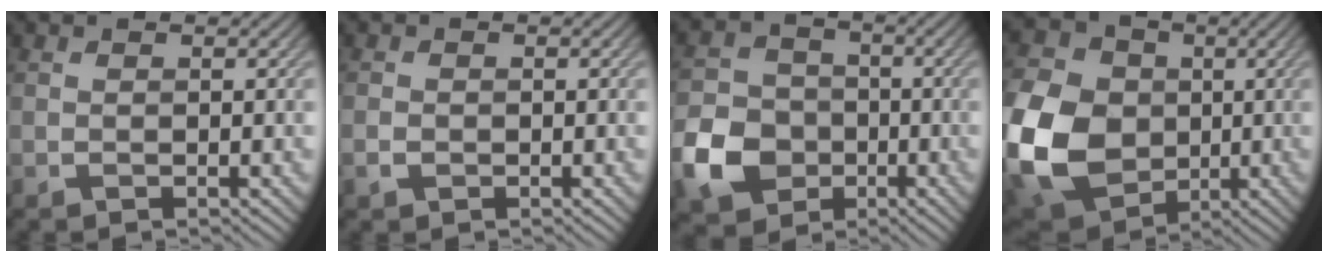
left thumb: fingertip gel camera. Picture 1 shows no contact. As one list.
[{"total": 1.4, "force": [-0.5, 1.1, 0.6], "torque": [-0.013, -0.005, -0.014]}, {"total": 8.9, "force": [-3.4, 7.1, 4.0], "torque": [-0.103, -0.014, -0.079]}, {"total": 16.7, "force": [-2.3, 13.3, 9.7], "torque": [-0.279, -0.013, -0.049]}]